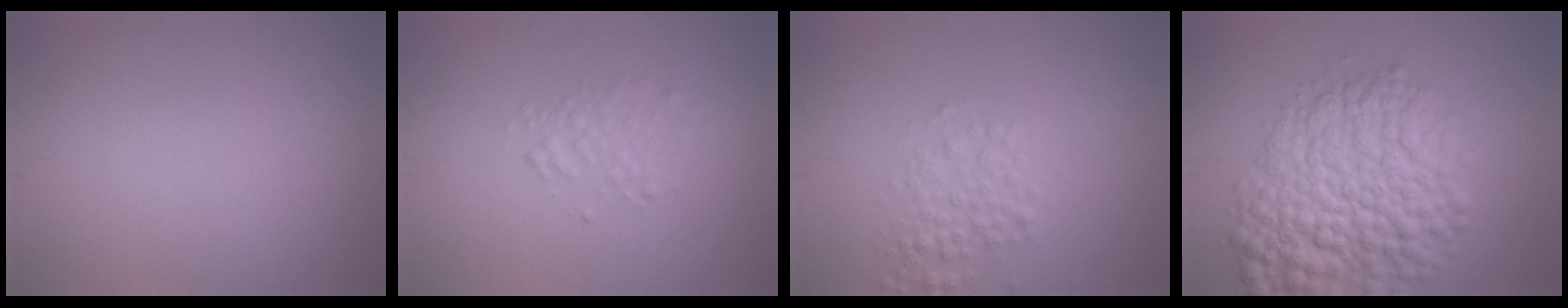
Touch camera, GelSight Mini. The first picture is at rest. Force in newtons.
{"total": 1.8, "press": 1.8, "slide": 0.0}
{"total": 2.4, "press": 2.4, "slide": 0.1}
{"total": 10.0, "press": 10.0, "slide": 0.3}